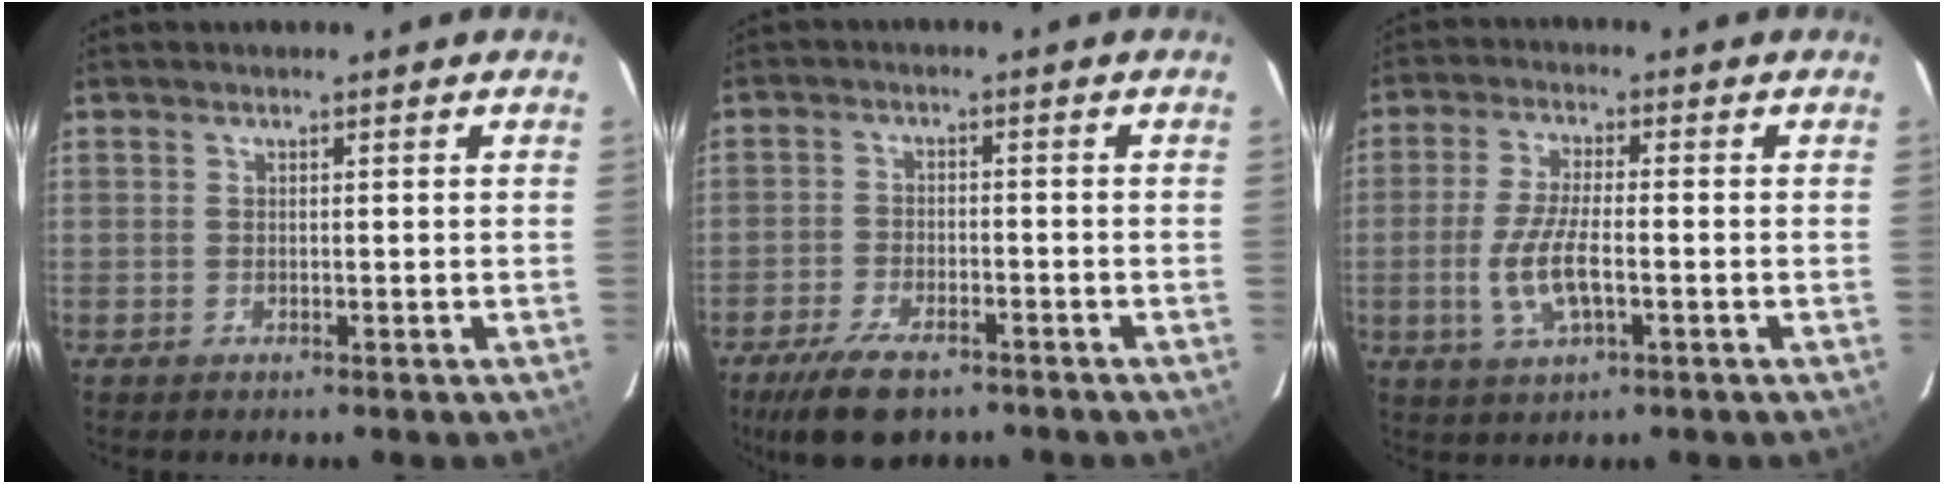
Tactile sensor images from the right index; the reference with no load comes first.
{"total": 10.2, "force": [-7.3, 4.2, 5.8], "torque": [-0.139, -0.017, -0.125]}
{"total": 8.5, "force": [-2.1, 2.7, 7.8], "torque": [-0.161, -0.008, -0.040]}